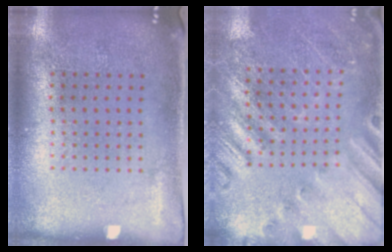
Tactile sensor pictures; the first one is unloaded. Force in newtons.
{"total": 2.3, "press": 2.3, "slide": 0.3}